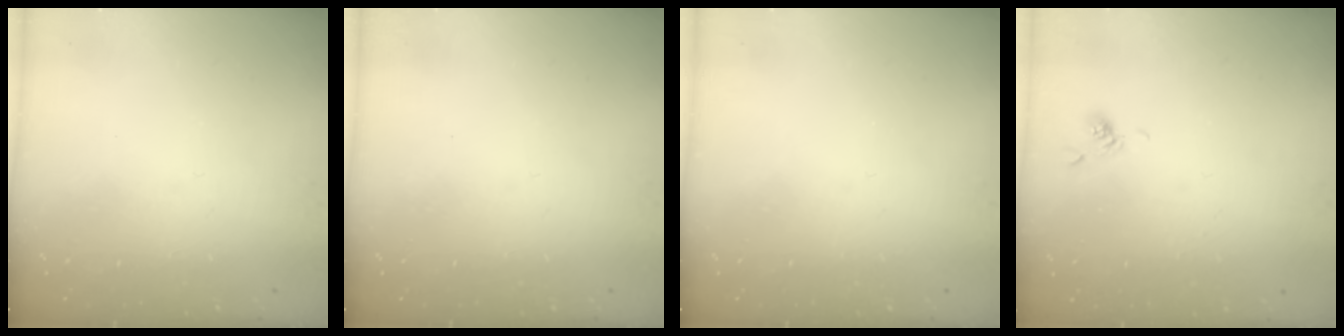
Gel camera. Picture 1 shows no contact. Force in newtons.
{"total": 0.0}
{"total": 0.0}
{"total": 6.2, "press": 6.2, "slide": 0.5}